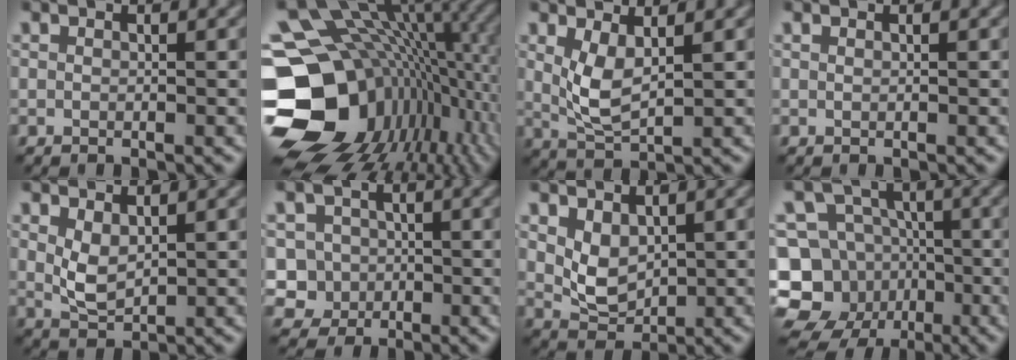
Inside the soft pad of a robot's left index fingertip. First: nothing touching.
{"total": 20.1, "force": [-2.8, 14.8, 13.3], "torque": [-0.250, -0.036, -0.005]}
{"total": 3.1, "force": [1.1, 1.1, 2.7], "torque": [-0.064, -0.010, 0.028]}
{"total": 0.0}
{"total": 2.4, "force": [0.9, 1.2, 1.9], "torque": [-0.047, -0.003, 0.024]}
{"total": 3.8, "force": [-0.6, 3.7, 0.7], "torque": [0.009, 0.010, -0.025]}
{"total": 2.8, "force": [1.1, 1.8, 1.8], "torque": [-0.040, -0.005, 0.029]}
{"total": 12.8, "force": [-5.4, 11.1, 3.4], "torque": [-0.076, -0.012, -0.105]}